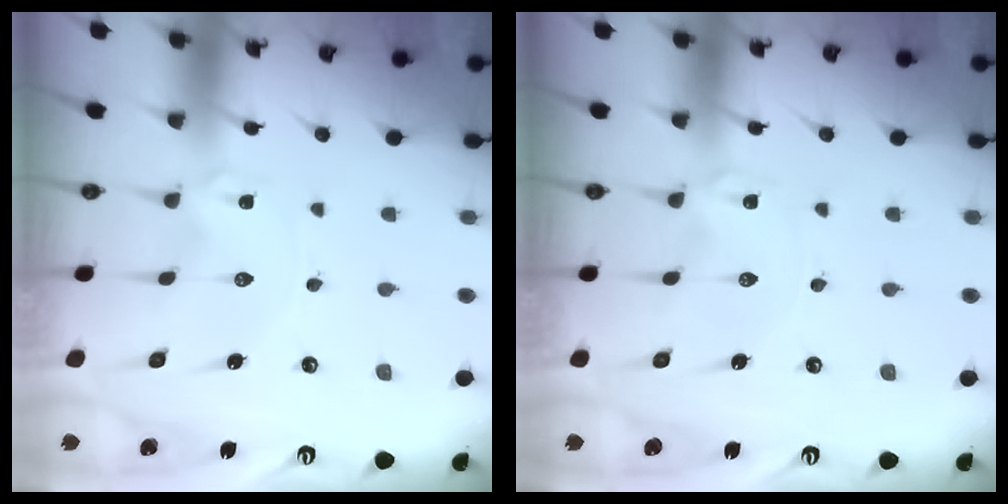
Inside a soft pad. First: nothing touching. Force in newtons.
{"total": 0.0}